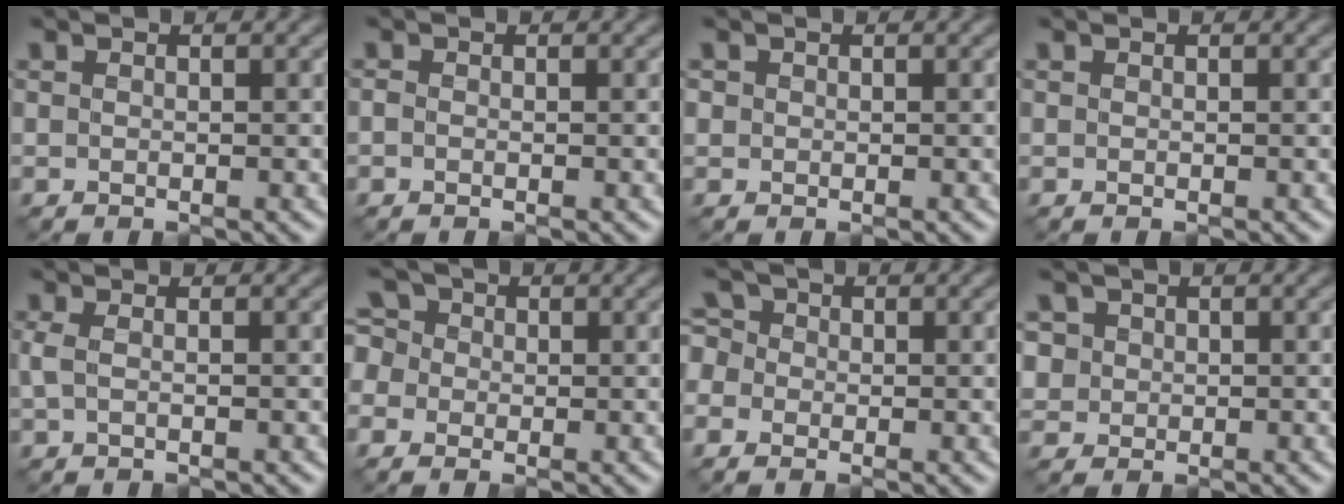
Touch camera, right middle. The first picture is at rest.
{"total": 0.6, "force": [-0.4, 0.3, 0.3], "torque": [-0.006, -0.004, -0.009]}
{"total": 0.6, "force": [0.1, 0.6, 0.0], "torque": [0.001, -0.003, 0.002]}
{"total": 0.0}
{"total": 1.2, "force": [-0.1, 0.4, 1.1], "torque": [-0.029, 0.001, -0.006]}
{"total": 4.8, "force": [0.6, 4.2, 2.2], "torque": [-0.052, 0.030, -0.023]}
{"total": 3.4, "force": [0.1, 3.1, 1.5], "torque": [-0.038, 0.023, -0.023]}
{"total": 2.1, "force": [0.7, 1.9, 0.5], "torque": [-0.024, 0.000, 0.029]}